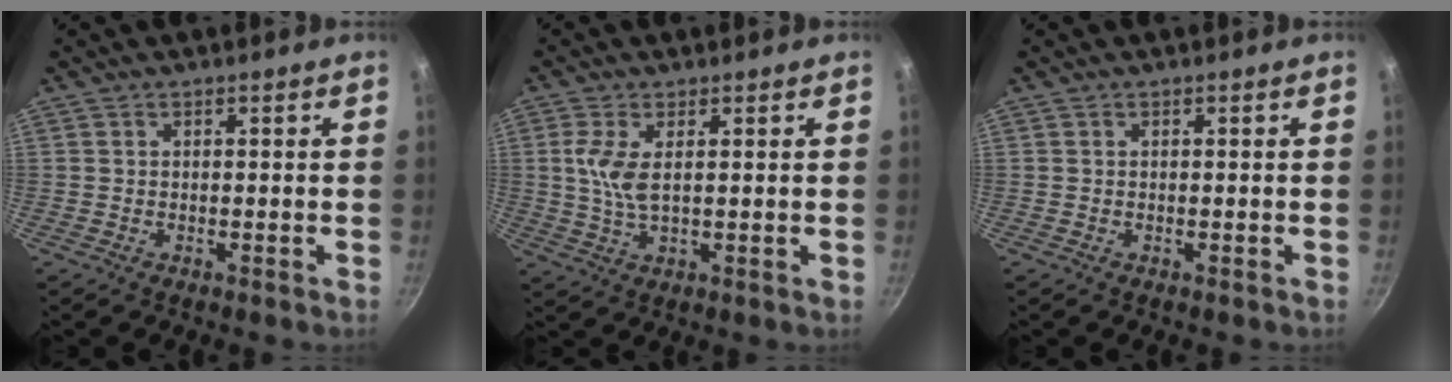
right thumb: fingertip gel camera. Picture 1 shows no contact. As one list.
[{"total": 5.6, "force": [1.2, 2.2, 5.0], "torque": [-0.109, -0.001, 0.028]}, {"total": 0.0}]